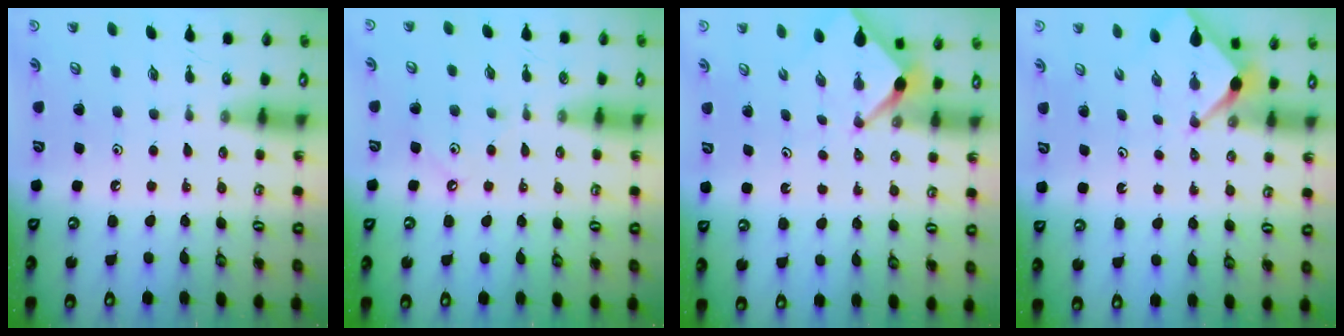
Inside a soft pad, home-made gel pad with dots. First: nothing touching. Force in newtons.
{"total": 3.2, "press": 3.2, "slide": 0.3}
{"total": 2.6, "press": 2.6, "slide": 0.3}
{"total": 2.5, "press": 2.5, "slide": 0.3}